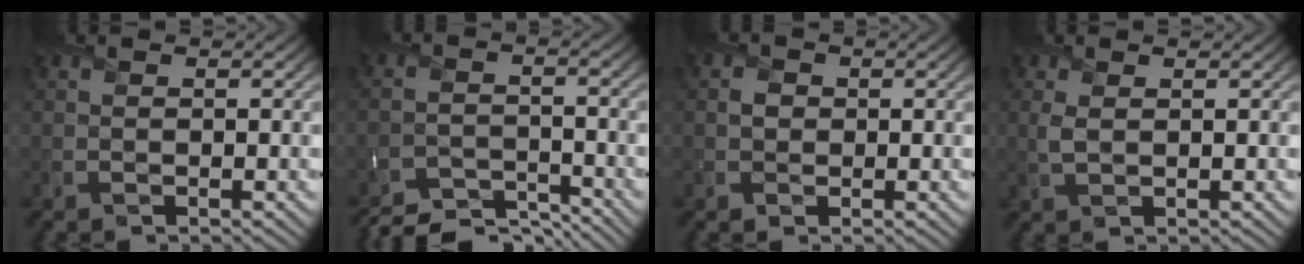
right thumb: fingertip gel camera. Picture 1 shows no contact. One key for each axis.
{"total": 6.9, "fx": -6.5, "fy": 1.4, "fz": 1.7, "tx": -0.028, "ty": -0.004, "tz": -0.113}
{"total": 1.5, "fx": 0.1, "fy": 1.4, "fz": 0.4, "tx": -0.007, "ty": -0.002, "tz": -0.003}
{"total": 1.4, "fx": 0.6, "fy": 0.5, "fz": 1.1, "tx": -0.033, "ty": -0.001, "tz": 0.014}